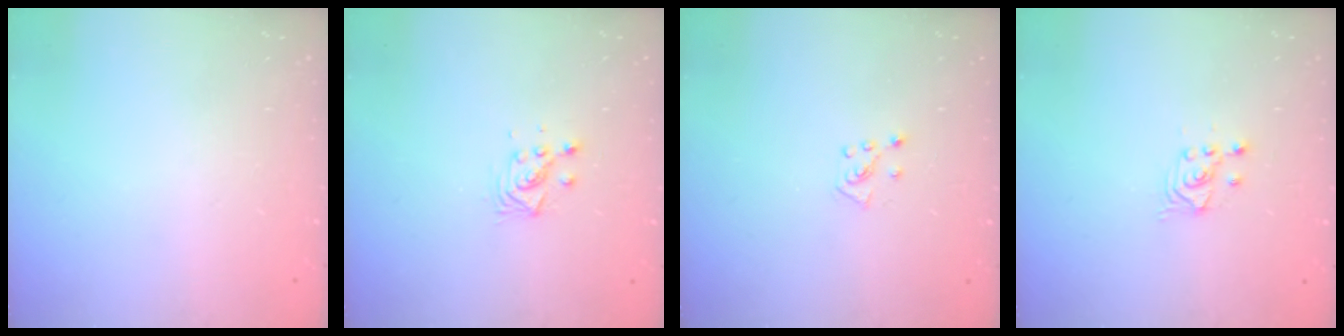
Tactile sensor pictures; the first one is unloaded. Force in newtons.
{"total": 3.7, "press": 3.7, "slide": 0.3}
{"total": 5.2, "press": 5.2, "slide": 0.5}
{"total": 2.6, "press": 2.6, "slide": 0.1}